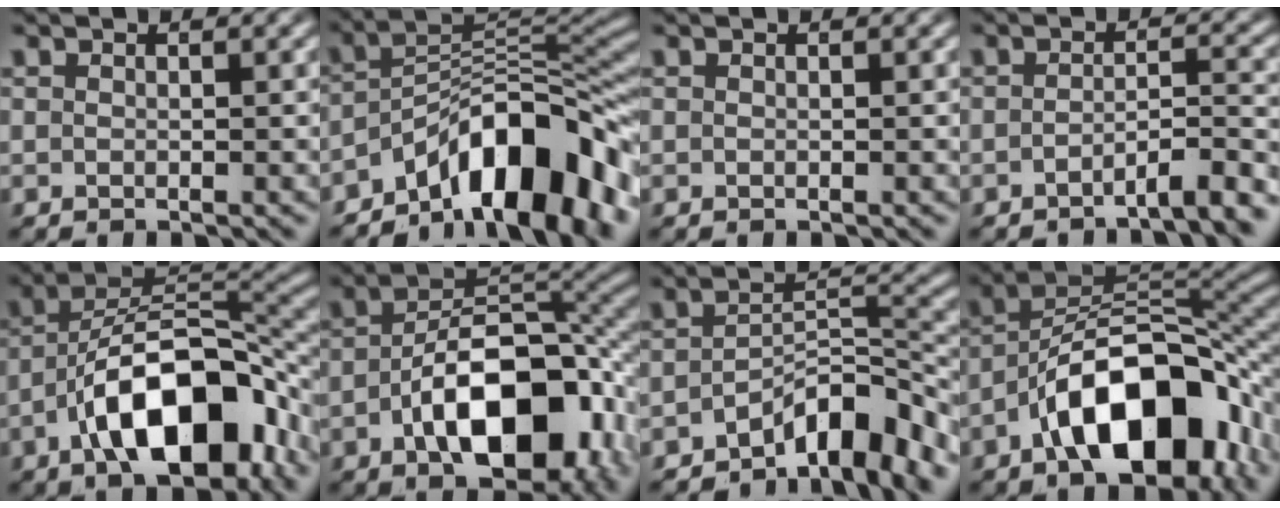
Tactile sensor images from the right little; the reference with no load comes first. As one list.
[{"total": 13.8, "force": [-6.0, 7.0, 10.2], "torque": [-0.142, -0.014, -0.087]}, {"total": 0.0}, {"total": 3.6, "force": [-2.7, 0.5, 2.3], "torque": [-0.020, 0.000, -0.048]}, {"total": 12.0, "force": [-3.6, 6.4, 9.5], "torque": [-0.147, -0.018, -0.048]}, {"total": 12.1, "force": [-4.3, 6.4, 9.3], "torque": [-0.135, -0.012, -0.060]}, {"total": 7.1, "force": [-4.6, 2.6, 4.8], "torque": [-0.063, -0.012, -0.068]}, {"total": 13.6, "force": [-4.2, 7.9, 10.3], "torque": [-0.160, -0.022, -0.053]}]